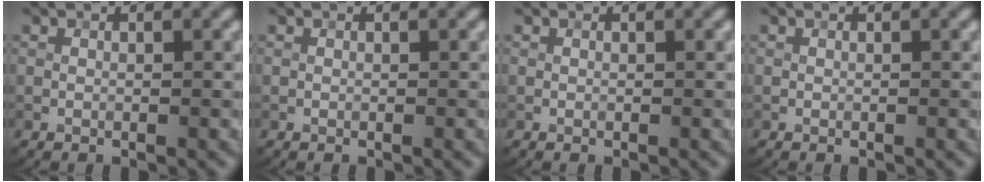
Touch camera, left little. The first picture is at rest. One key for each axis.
{"total": 0.0}
{"total": 0.0}
{"total": 0.0}